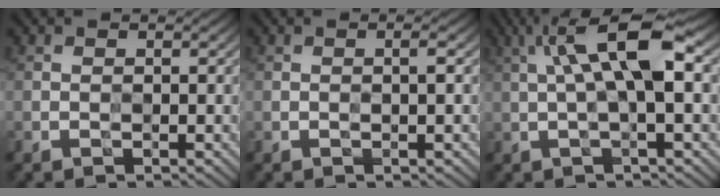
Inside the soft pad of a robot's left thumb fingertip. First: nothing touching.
{"total": 1.4, "force": [0.3, 0.0, 1.4], "torque": [-0.023, 0.004, 0.000]}
{"total": 8.9, "force": [1.9, 1.9, 8.5], "torque": [-0.152, 0.022, 0.026]}